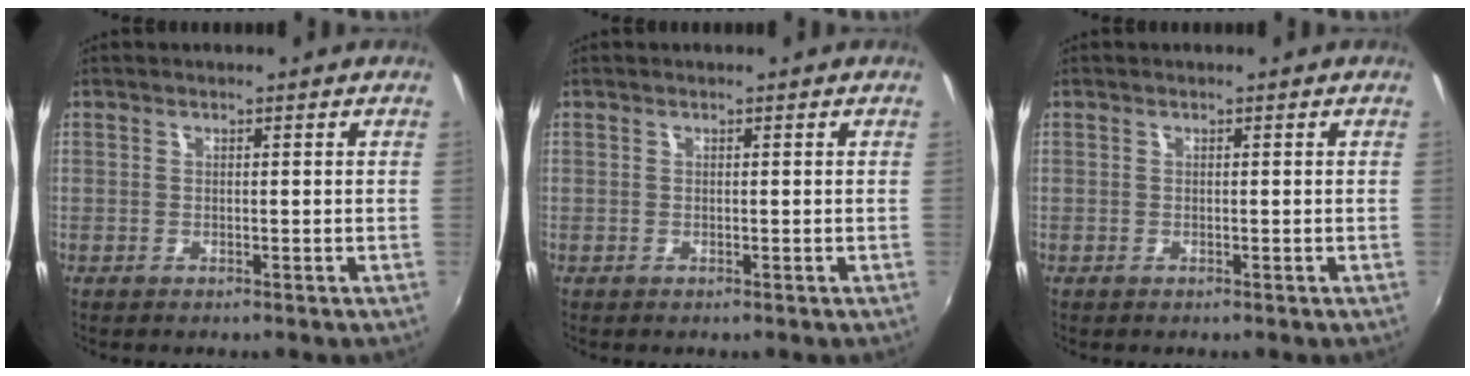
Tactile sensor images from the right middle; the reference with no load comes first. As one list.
[{"total": 0.0}, {"total": 0.0}]